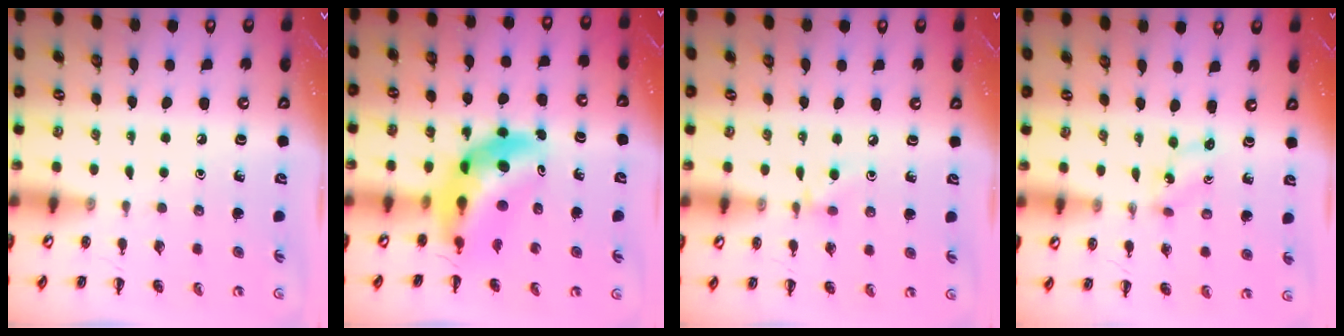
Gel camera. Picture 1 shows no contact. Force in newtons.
{"total": 11.2, "press": 10.7, "slide": 3.3}
{"total": 4.4, "press": 4.1, "slide": 1.5}
{"total": 0.6, "press": 0.5, "slide": 0.3}